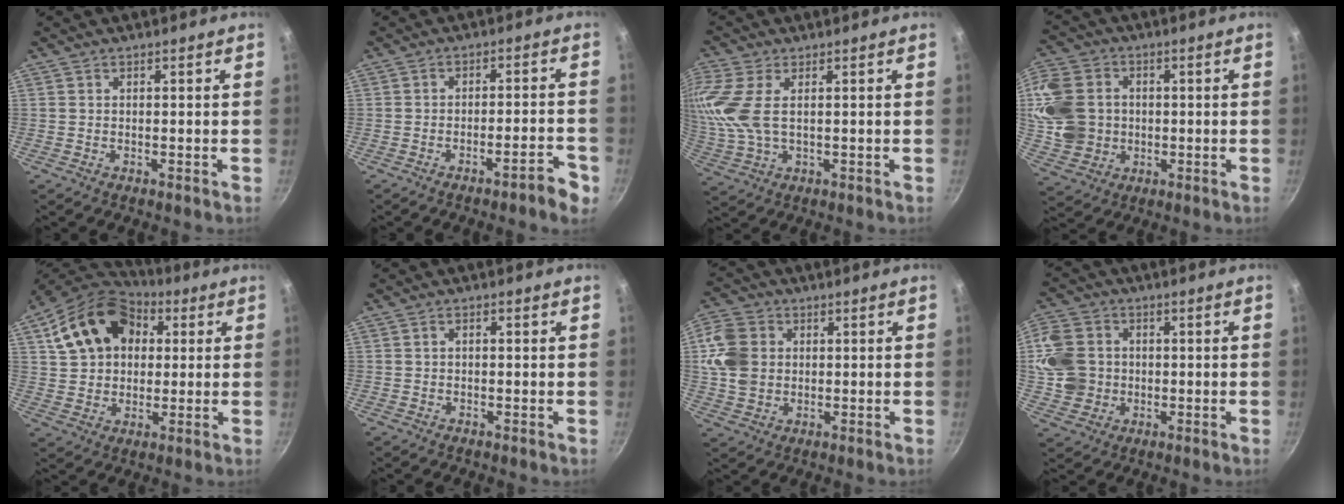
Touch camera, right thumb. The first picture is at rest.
{"total": 5.9, "force": [-3.6, 0.9, 4.6], "torque": [-0.059, 0.032, -0.044]}
{"total": 9.6, "force": [1.9, 4.9, 8.1], "torque": [-0.181, 0.002, 0.040]}
{"total": 16.2, "force": [1.2, 13.6, 8.6], "torque": [-0.177, 0.010, 0.027]}
{"total": 18.5, "force": [5.7, 13.5, 11.2], "torque": [-0.182, 0.021, 0.093]}
{"total": 1.2, "force": [0.1, 0.8, 1.0], "torque": [-0.019, 0.008, 0.001]}
{"total": 9.7, "force": [1.3, 7.9, 5.4], "torque": [-0.087, 0.002, 0.016]}
{"total": 12.1, "force": [0.6, 10.7, 5.6], "torque": [-0.101, 0.009, 0.007]}